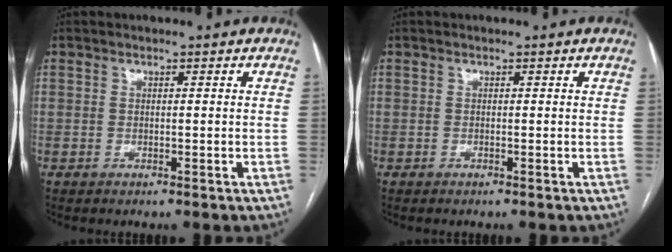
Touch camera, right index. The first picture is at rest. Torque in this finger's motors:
{"motor_torque": [0.42, 0.16, -0.01, 0.01]}